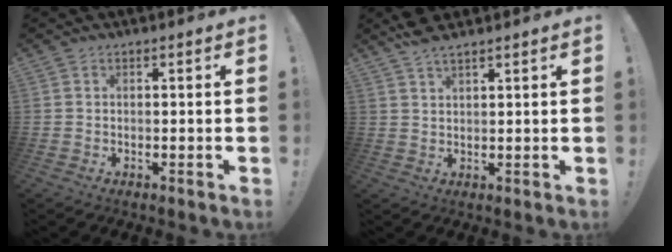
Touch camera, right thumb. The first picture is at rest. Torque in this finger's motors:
{"motor_torque": [0.07, 1.16, 0.39, 0.53, 0.01]}